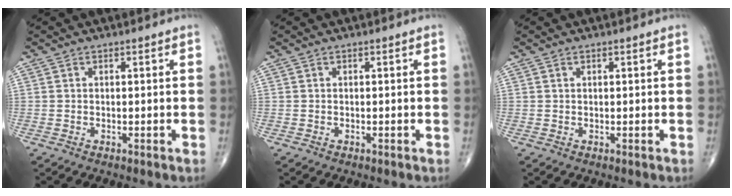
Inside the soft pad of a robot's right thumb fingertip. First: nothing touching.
{"total": 0.0}
{"total": 0.0}